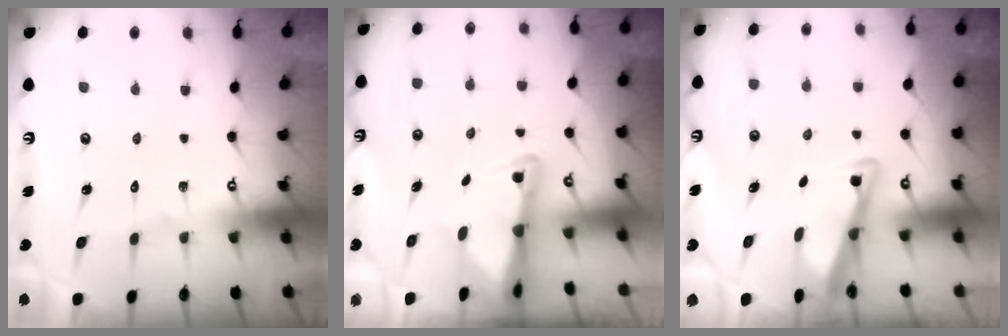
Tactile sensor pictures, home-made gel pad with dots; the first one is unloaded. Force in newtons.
{"total": 2.8, "press": 2.8, "slide": 0.6}
{"total": 3.3, "press": 3.3, "slide": 0.3}